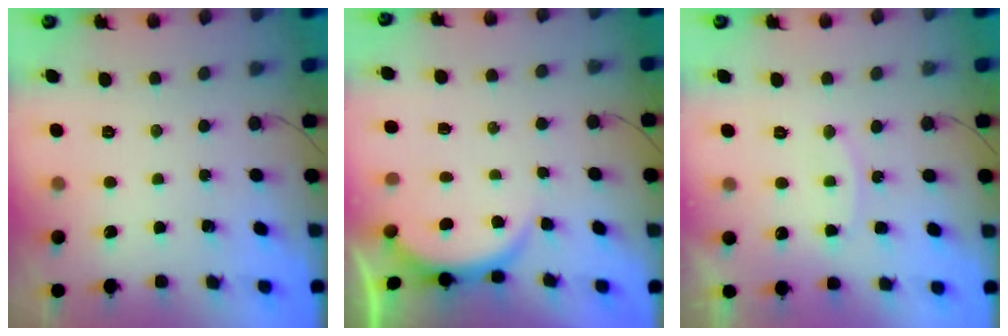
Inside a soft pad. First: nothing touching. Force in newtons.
{"total": 2.9, "press": 2.8, "slide": 0.6}
{"total": 8.4, "press": 8.4, "slide": 0.6}